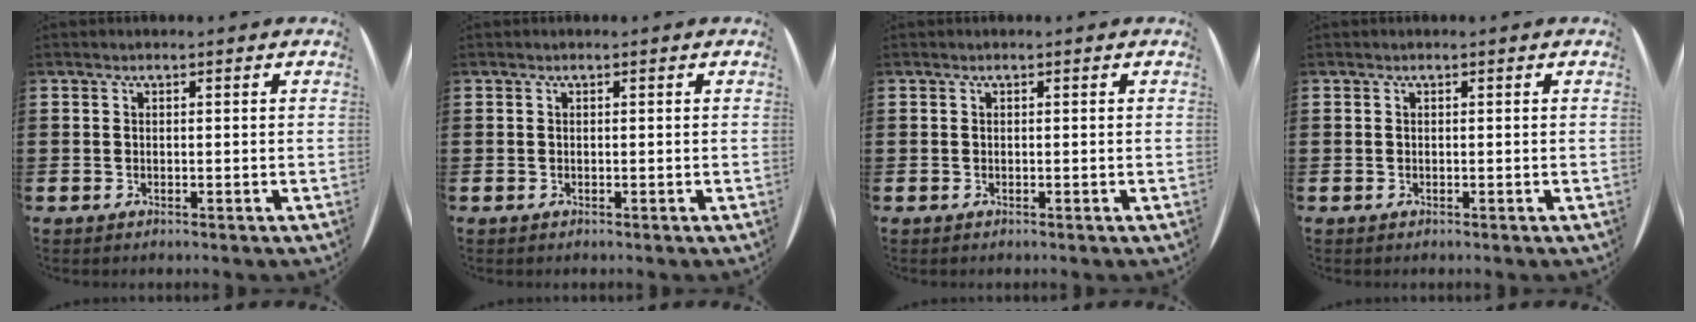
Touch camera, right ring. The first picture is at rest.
{"total": 0.0}
{"total": 0.0}
{"total": 0.0}